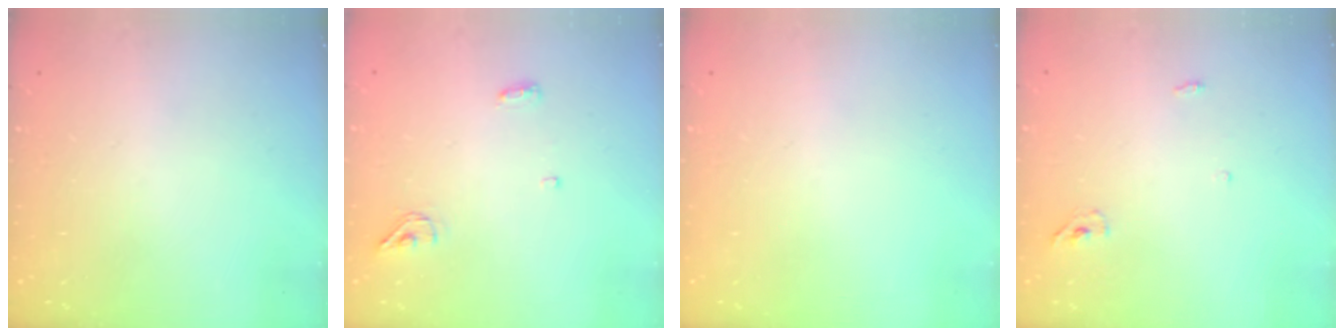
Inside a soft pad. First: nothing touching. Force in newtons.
{"total": 6.3, "press": 5.0, "slide": 3.9}
{"total": 0.0}
{"total": 3.3, "press": 3.3, "slide": 0.7}